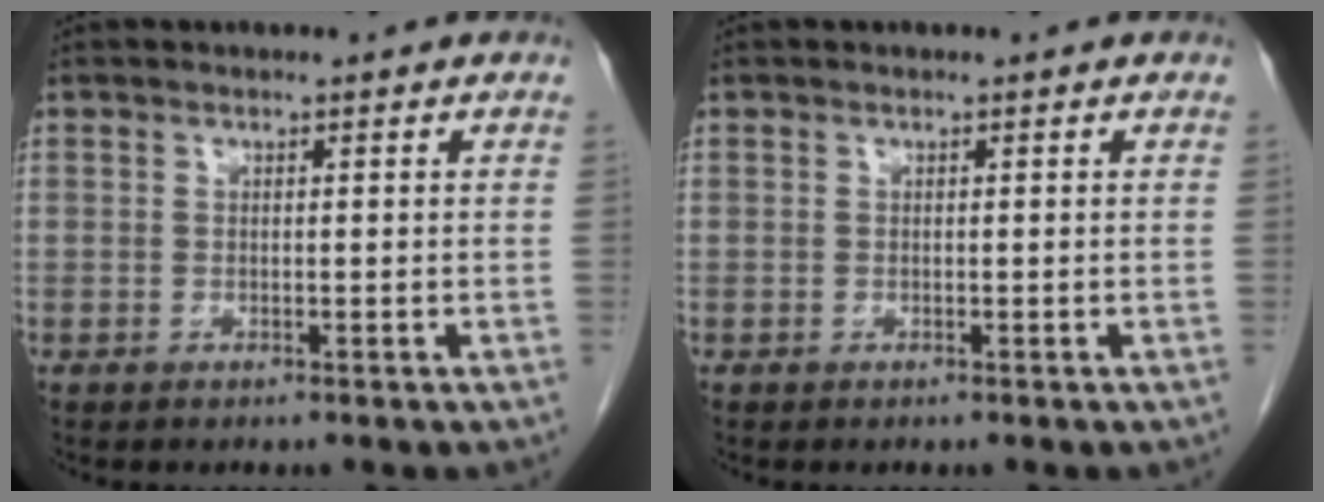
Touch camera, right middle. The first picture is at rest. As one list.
[{"total": 0.0}]